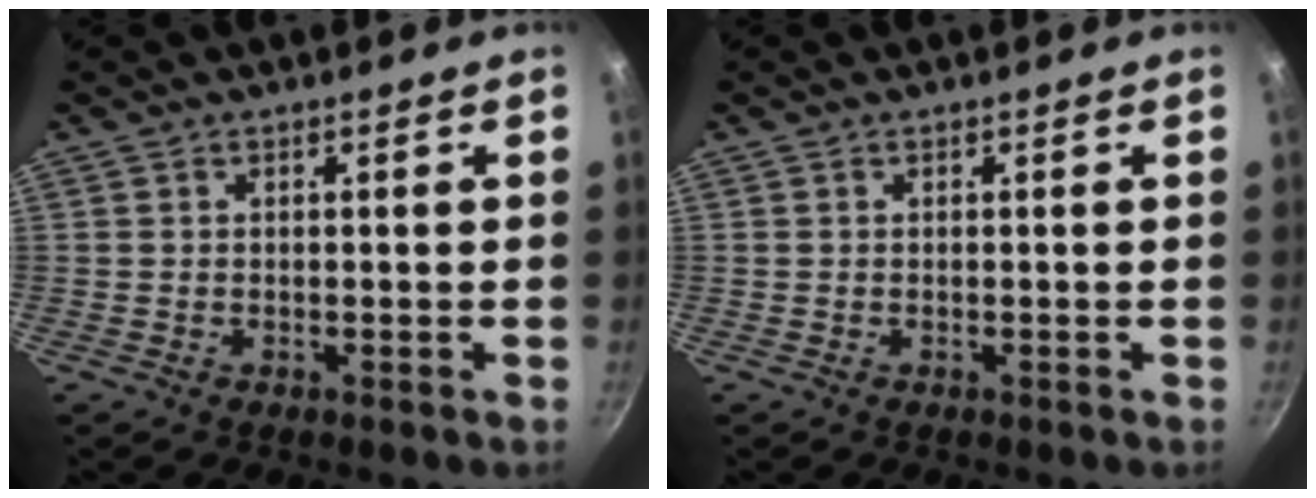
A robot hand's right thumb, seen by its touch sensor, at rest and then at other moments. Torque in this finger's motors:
{"motor_torque": [-0.05, 0.01, 0.03, 0.00, 0.00]}